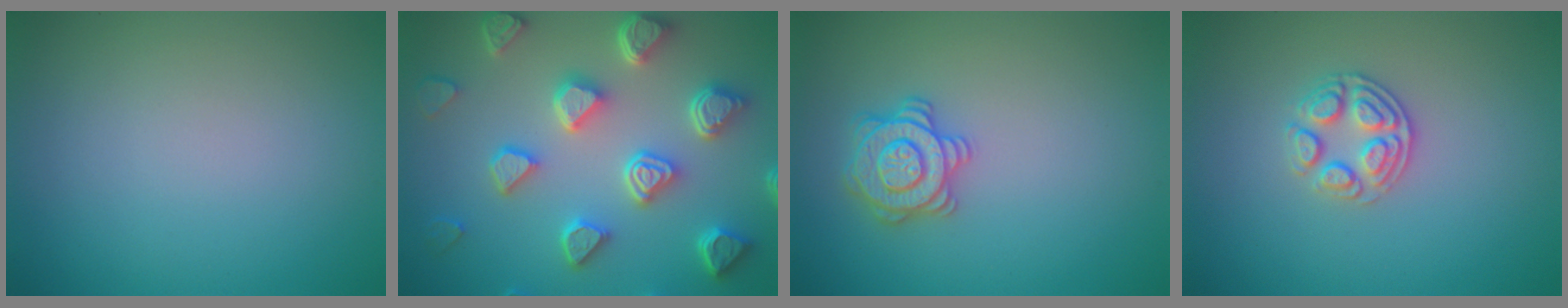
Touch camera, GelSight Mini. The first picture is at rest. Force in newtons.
{"total": 7.1, "press": 5.7, "slide": 4.2}
{"total": 3.1, "press": 3.0, "slide": 0.6}
{"total": 2.7, "press": 2.5, "slide": 0.9}